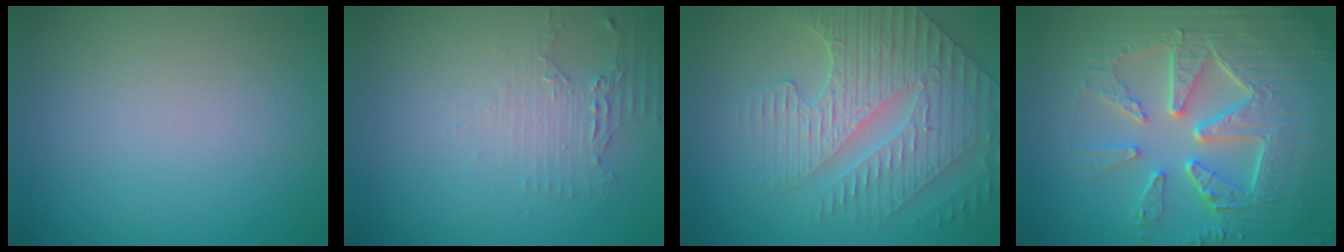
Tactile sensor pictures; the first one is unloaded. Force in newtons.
{"total": 2.3, "press": 1.6, "slide": 1.6}
{"total": 5.0, "press": 4.8, "slide": 1.2}
{"total": 8.9, "press": 6.5, "slide": 6.1}